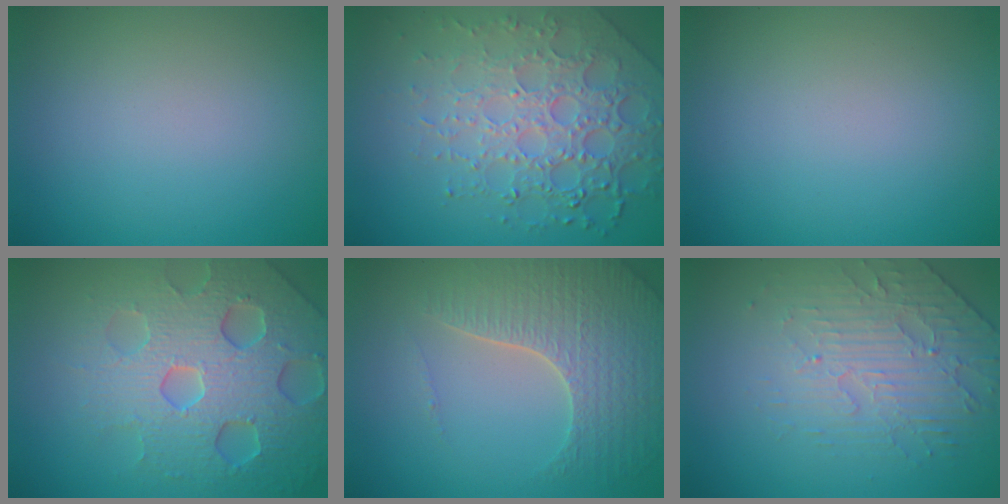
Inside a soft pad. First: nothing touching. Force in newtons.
{"total": 7.7, "press": 5.3, "slide": 5.5}
{"total": 0.0}
{"total": 7.3, "press": 7.1, "slide": 1.5}
{"total": 5.3, "press": 4.5, "slide": 2.8}
{"total": 4.5, "press": 3.3, "slide": 3.0}